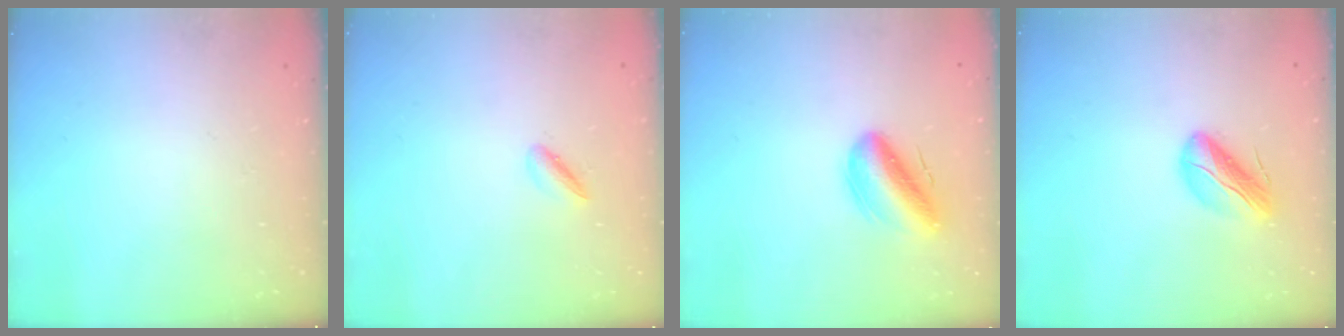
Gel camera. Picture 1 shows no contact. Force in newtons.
{"total": 2.8, "press": 2.8, "slide": 0.6}
{"total": 11.8, "press": 11.4, "slide": 3.4}
{"total": 9.7, "press": 9.4, "slide": 2.4}